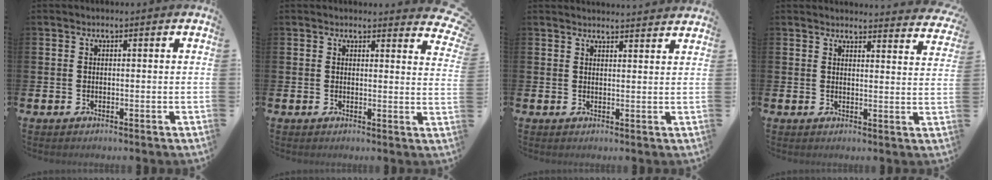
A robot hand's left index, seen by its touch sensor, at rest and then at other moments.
{"total": 2.6, "force": [2.6, 0.5, 0.3], "torque": [0.008, -0.020, 0.041]}
{"total": 2.6, "force": [2.6, -0.1, -0.2], "torque": [0.011, -0.021, 0.044]}
{"total": 3.2, "force": [3.2, 0.0, 0.2], "torque": [0.010, -0.030, 0.052]}